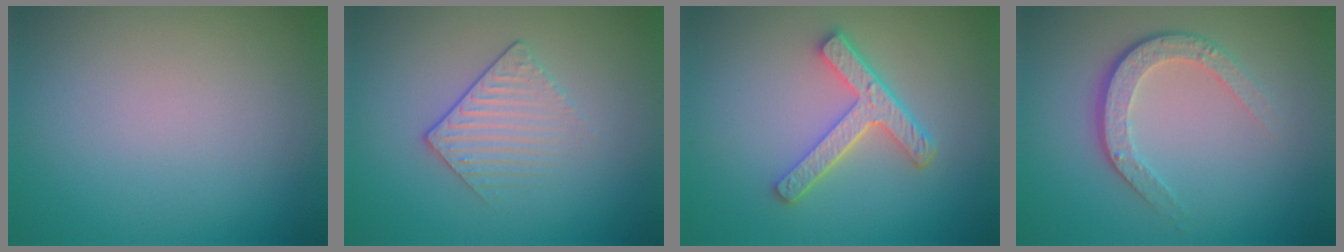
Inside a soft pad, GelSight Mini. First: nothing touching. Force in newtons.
{"total": 1.9, "press": 1.6, "slide": 1.0}
{"total": 4.3, "press": 3.3, "slide": 2.8}
{"total": 3.5, "press": 2.5, "slide": 2.5}